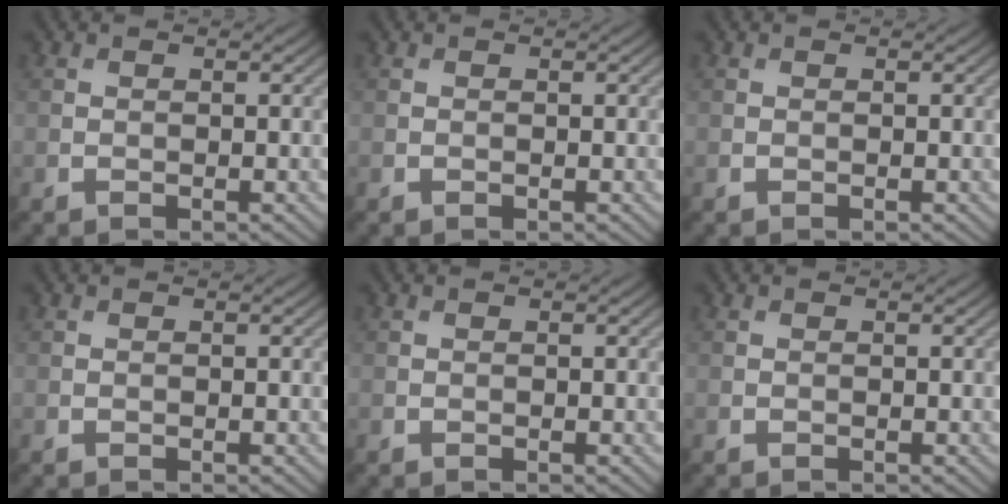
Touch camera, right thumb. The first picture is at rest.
{"total": 0.0}
{"total": 0.0}
{"total": 0.0}
{"total": 0.0}
{"total": 0.0}